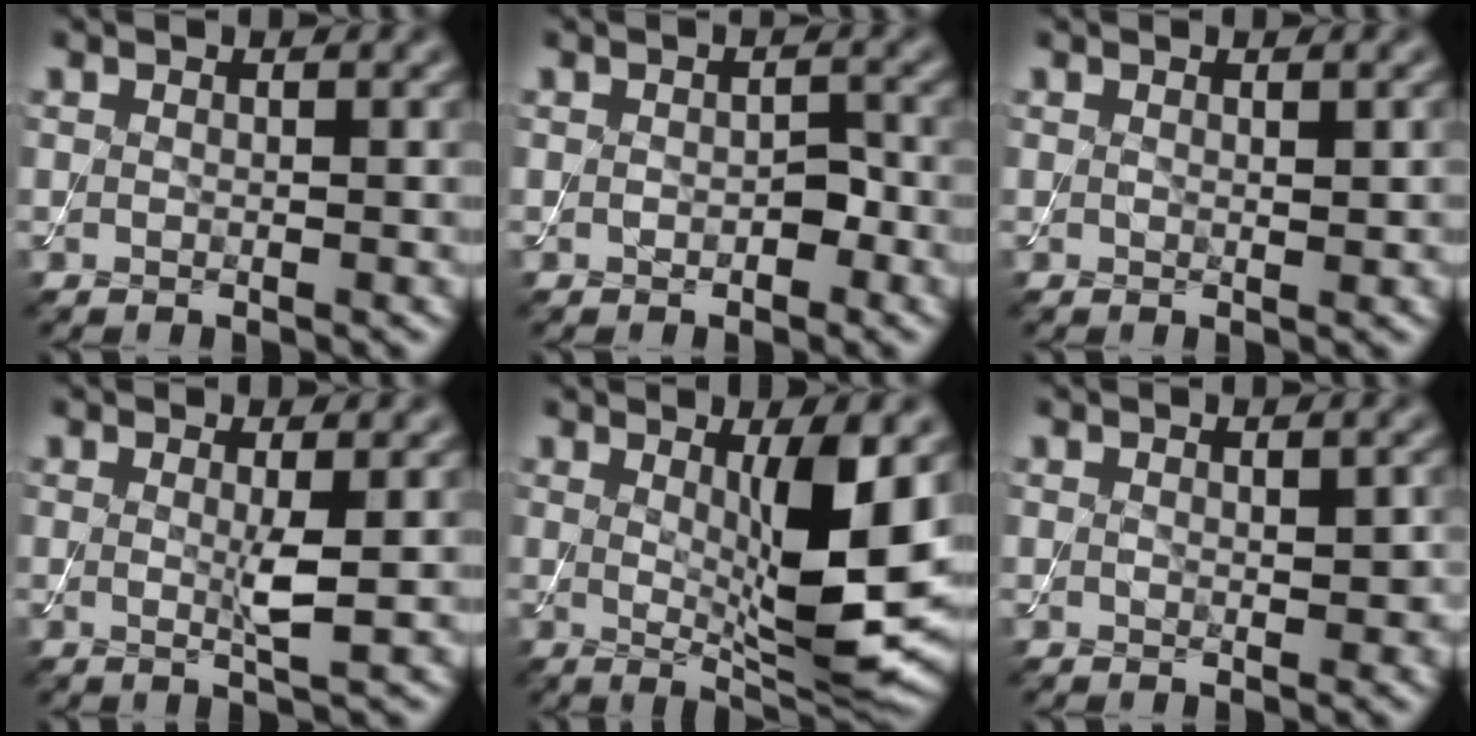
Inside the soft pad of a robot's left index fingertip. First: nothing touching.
{"total": 1.5, "force": [-0.5, 1.0, 1.1], "torque": [-0.016, 0.000, -0.008]}
{"total": 0.7, "force": [0.2, 0.3, 0.6], "torque": [-0.006, -0.003, 0.004]}
{"total": 2.0, "force": [0.2, 0.1, 2.0], "torque": [-0.040, -0.005, 0.001]}
{"total": 7.8, "force": [1.1, 1.7, 7.5], "torque": [-0.113, -0.020, 0.027]}
{"total": 1.4, "force": [0.2, 0.8, 1.1], "torque": [-0.014, -0.005, 0.006]}